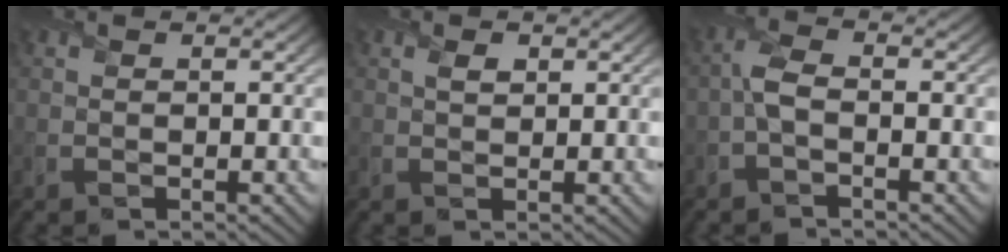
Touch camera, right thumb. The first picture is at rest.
{"total": 1.2, "force": [0.5, 0.8, 0.8], "torque": [-0.014, -0.002, 0.011]}
{"total": 2.8, "force": [-1.0, 1.1, 2.4], "torque": [-0.055, 0.005, -0.029]}